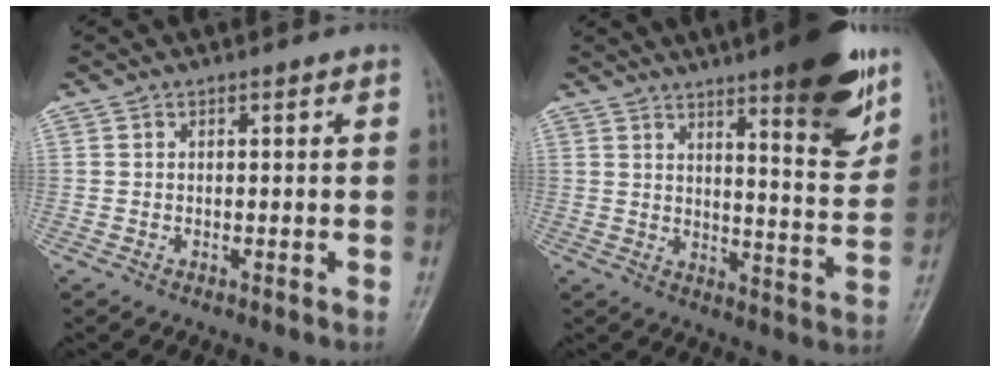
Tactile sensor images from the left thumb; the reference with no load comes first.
{"total": 15.0, "force": [9.1, 3.1, 11.5], "torque": [-0.132, -0.056, 0.131]}